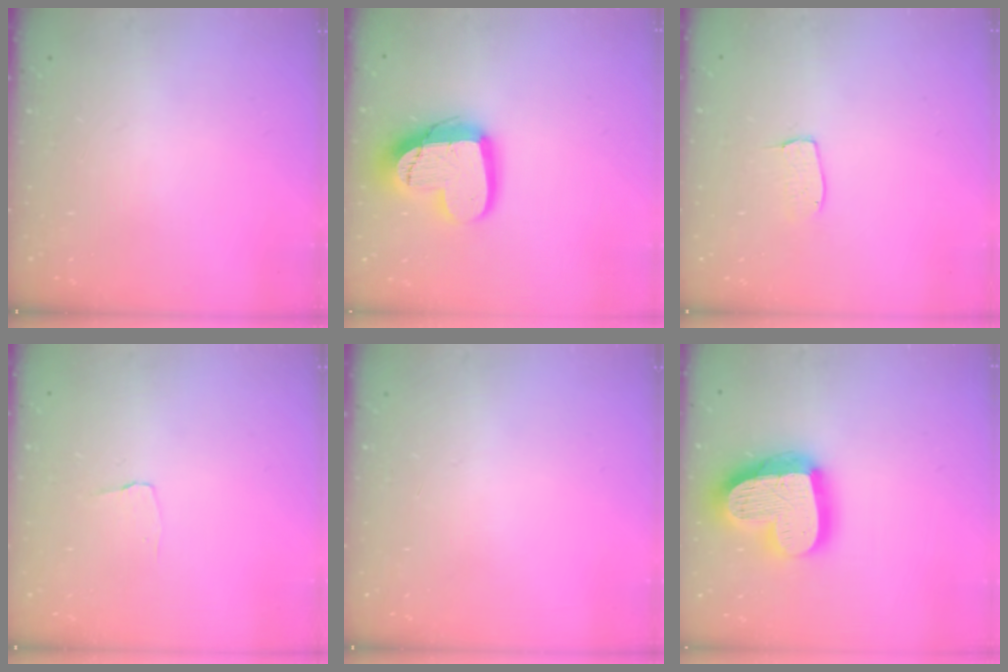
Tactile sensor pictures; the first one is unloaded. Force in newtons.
{"total": 16.4, "press": 16.3, "slide": 1.4}
{"total": 3.8, "press": 3.8, "slide": 0.2}
{"total": 2.9, "press": 2.8, "slide": 0.3}
{"total": 0.0}
{"total": 24.3, "press": 24.2, "slide": 2.4}